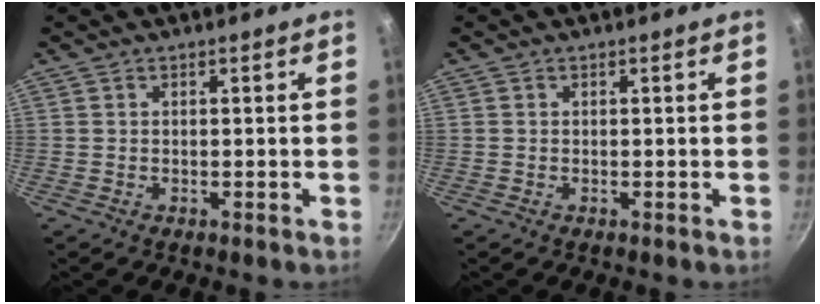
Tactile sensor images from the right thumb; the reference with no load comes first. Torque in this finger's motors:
{"motor_torque": [0.19, 0.05, 0.15, 0.27, -0.03]}